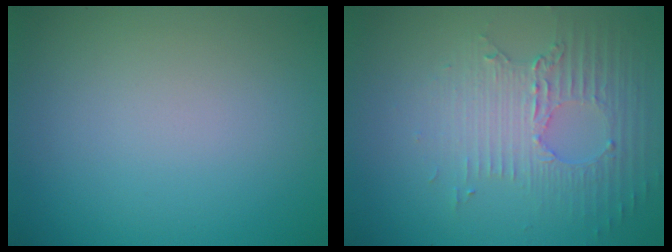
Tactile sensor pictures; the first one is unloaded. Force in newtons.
{"total": 3.9, "press": 2.9, "slide": 2.6}